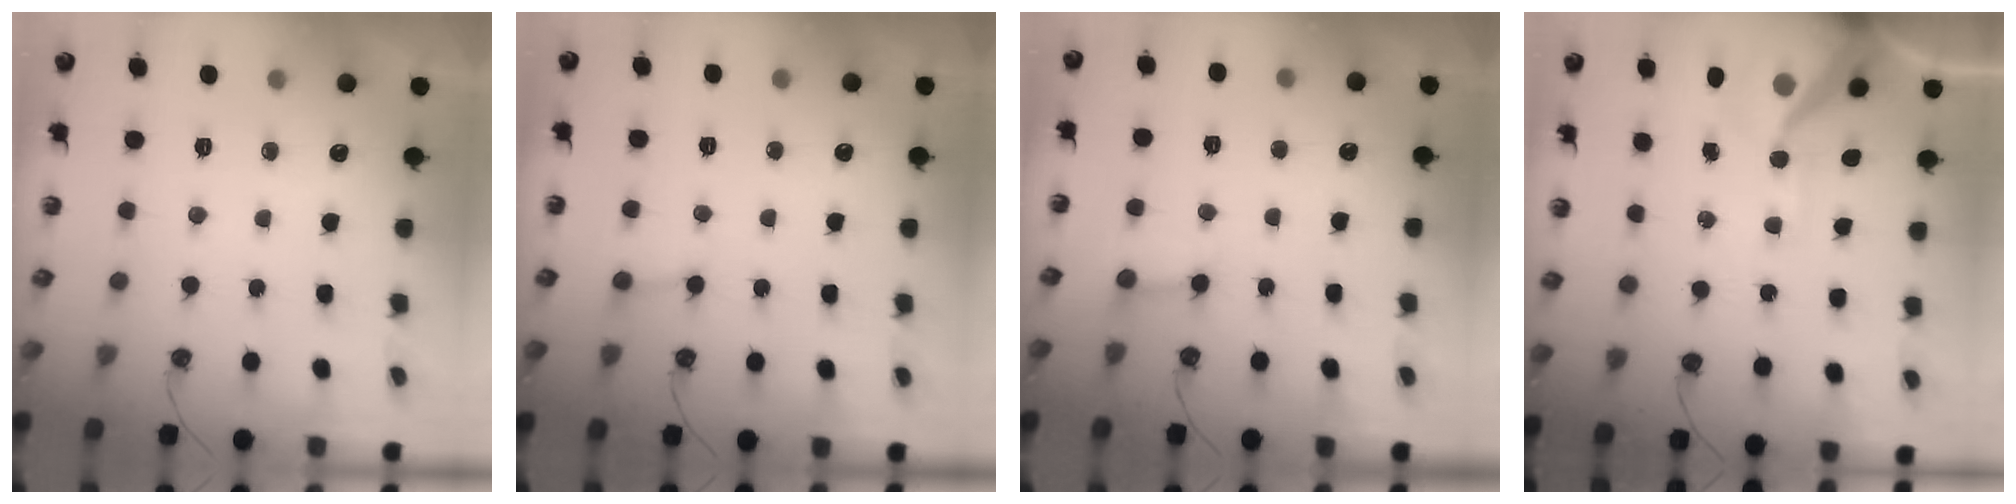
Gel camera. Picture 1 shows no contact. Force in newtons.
{"total": 3.3, "press": 3.3, "slide": 0.3}
{"total": 2.6, "press": 2.6, "slide": 0.4}
{"total": 14.8, "press": 14.7, "slide": 2.0}